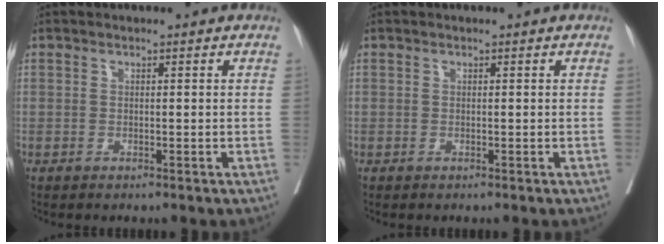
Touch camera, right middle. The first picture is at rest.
{"total": 0.0}